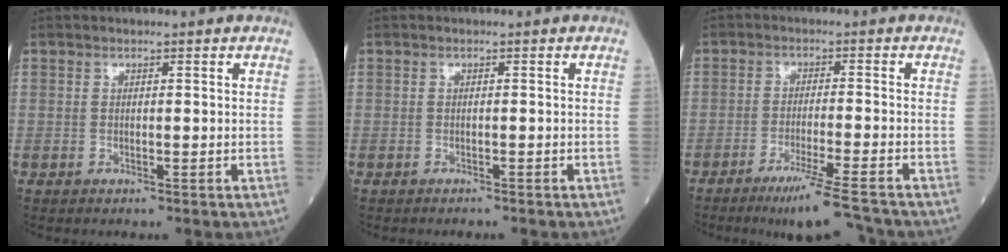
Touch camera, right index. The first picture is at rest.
{"total": 1.1, "force": [-1.0, 0.0, 0.4], "torque": [-0.008, -0.001, -0.013]}
{"total": 7.9, "force": [-6.3, -0.7, 4.7], "torque": [-0.073, -0.024, -0.107]}